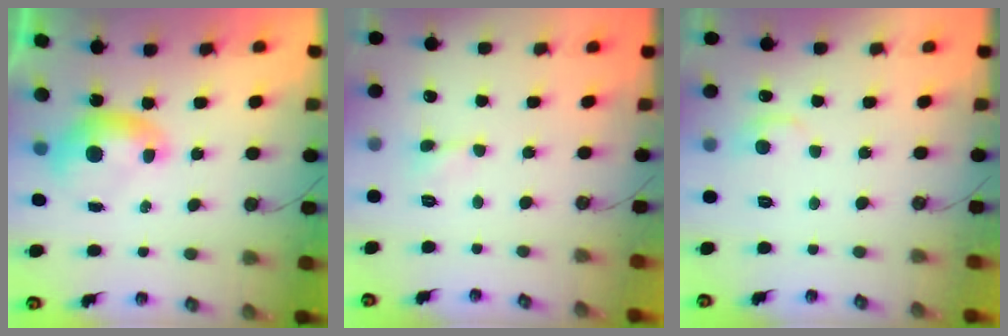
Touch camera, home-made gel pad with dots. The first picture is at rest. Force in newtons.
{"total": 1.3, "press": 1.2, "slide": 0.3}
{"total": 1.0, "press": 0.5, "slide": 0.8}